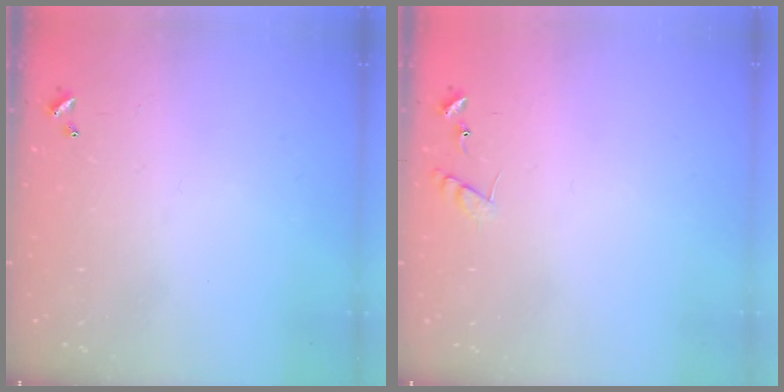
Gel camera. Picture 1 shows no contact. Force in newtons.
{"total": 7.5, "press": 7.5, "slide": 0.6}